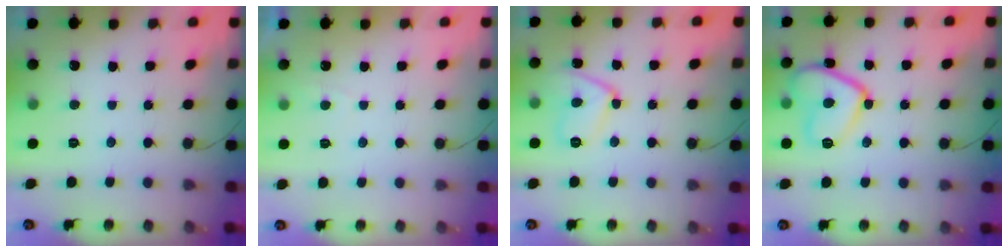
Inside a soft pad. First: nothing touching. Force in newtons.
{"total": 0.9, "press": 0.7, "slide": 0.5}
{"total": 8.8, "press": 8.7, "slide": 0.8}
{"total": 12.4, "press": 12.3, "slide": 1.1}